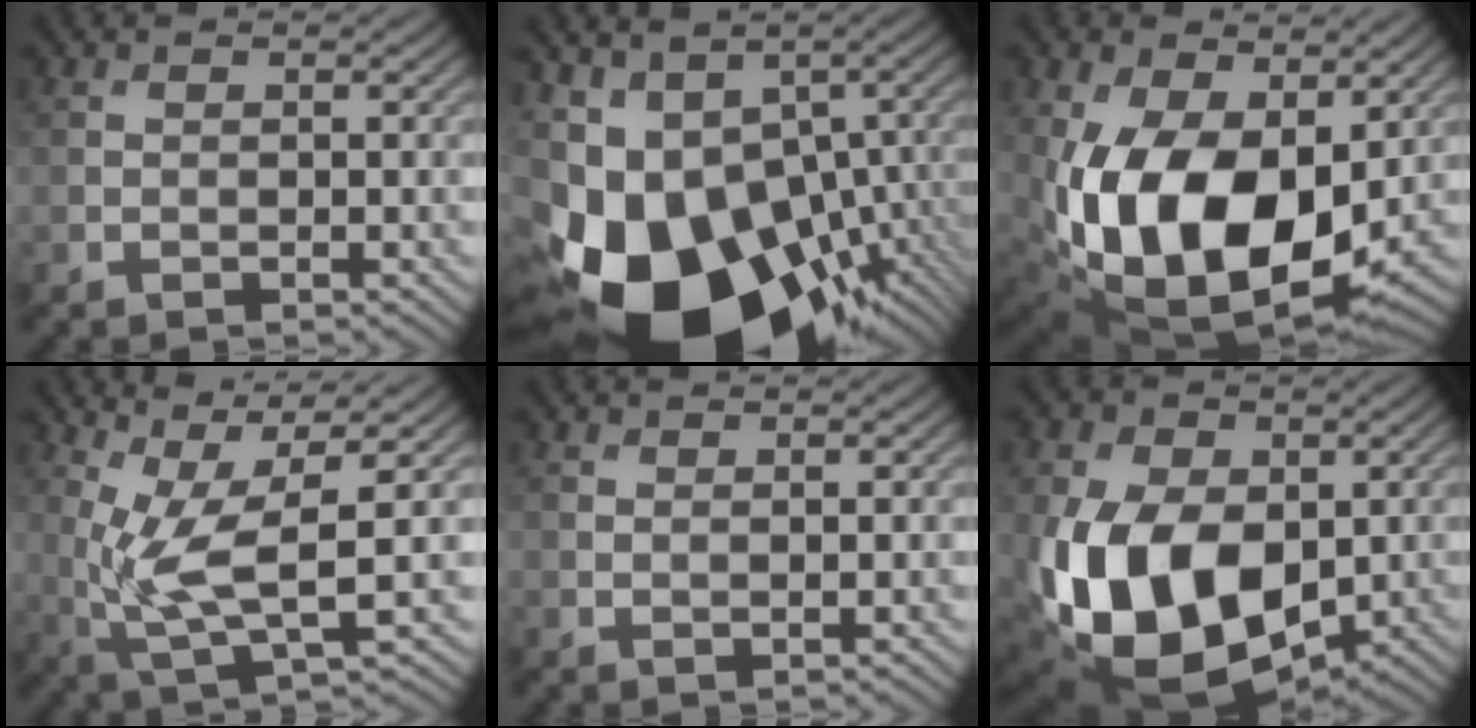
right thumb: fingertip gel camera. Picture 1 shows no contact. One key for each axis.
{"total": 18.5, "fx": -6.1, "fy": 12.0, "fz": 12.7, "tx": -0.275, "ty": -0.040, "tz": -0.074}
{"total": 16.2, "fx": -1.2, "fy": 10.1, "fz": 12.7, "tx": -0.263, "ty": -0.031, "tz": -0.007}
{"total": 9.1, "fx": 1.0, "fy": 2.6, "fz": 8.6, "tx": -0.187, "ty": 0.005, "tz": 0.022}
{"total": 0.6, "fx": 0.4, "fy": 0.1, "fz": 0.4, "tx": -0.009, "ty": -0.001, "tz": 0.009}
{"total": 16.8, "fx": -2.9, "fy": 11.0, "fz": 12.3, "tx": -0.256, "ty": -0.024, "tz": -0.054}